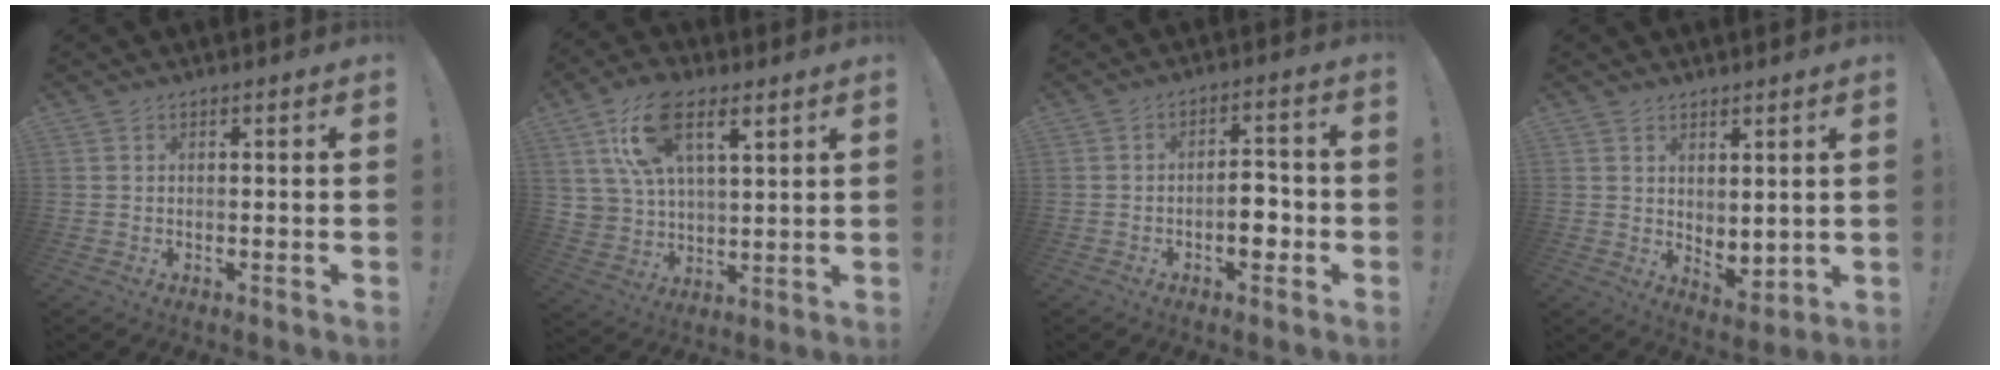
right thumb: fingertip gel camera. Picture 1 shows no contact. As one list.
[{"total": 15.4, "force": [7.7, 8.9, 9.9], "torque": [-0.163, -0.019, 0.142]}, {"total": 7.1, "force": [-2.6, 3.7, 5.5], "torque": [-0.069, 0.016, -0.043]}, {"total": 4.5, "force": [2.2, 2.6, 2.9], "torque": [-0.028, -0.023, 0.044]}]